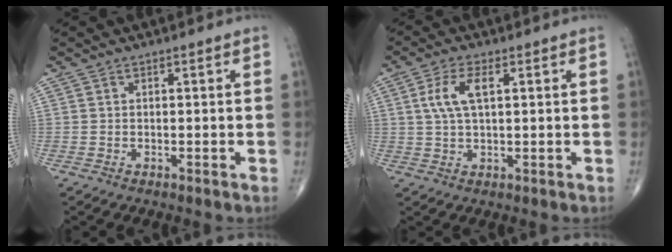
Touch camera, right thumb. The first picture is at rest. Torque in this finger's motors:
{"motor_torque": [-0.45, 0.62, 0.63, 0.19, 0.20]}